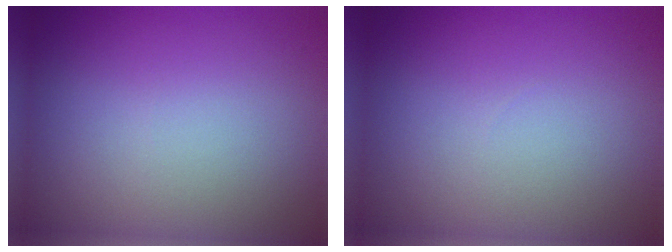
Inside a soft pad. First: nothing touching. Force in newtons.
{"total": 0.0}